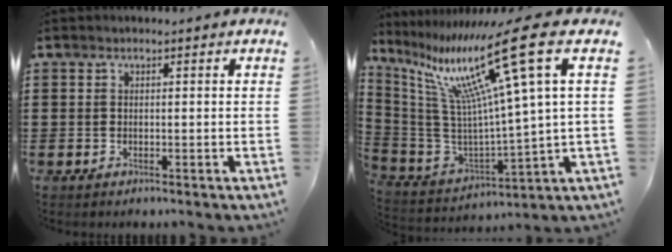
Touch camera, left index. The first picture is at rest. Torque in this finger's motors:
{"motor_torque": [1.11, -1.03, 1.05, 0.21]}